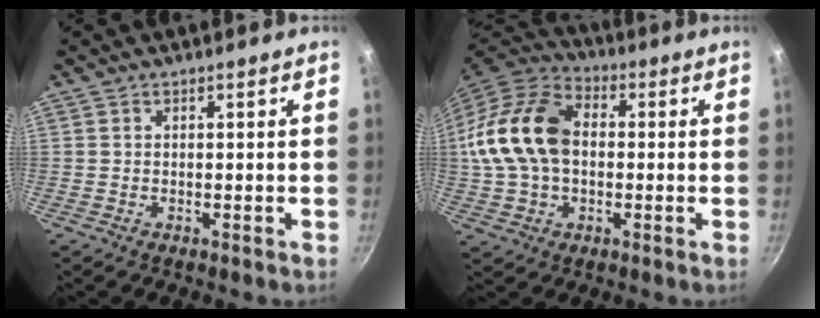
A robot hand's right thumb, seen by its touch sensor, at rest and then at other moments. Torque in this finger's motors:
{"motor_torque": [1.62, 1.65, 0.44, 0.12, 0.17]}